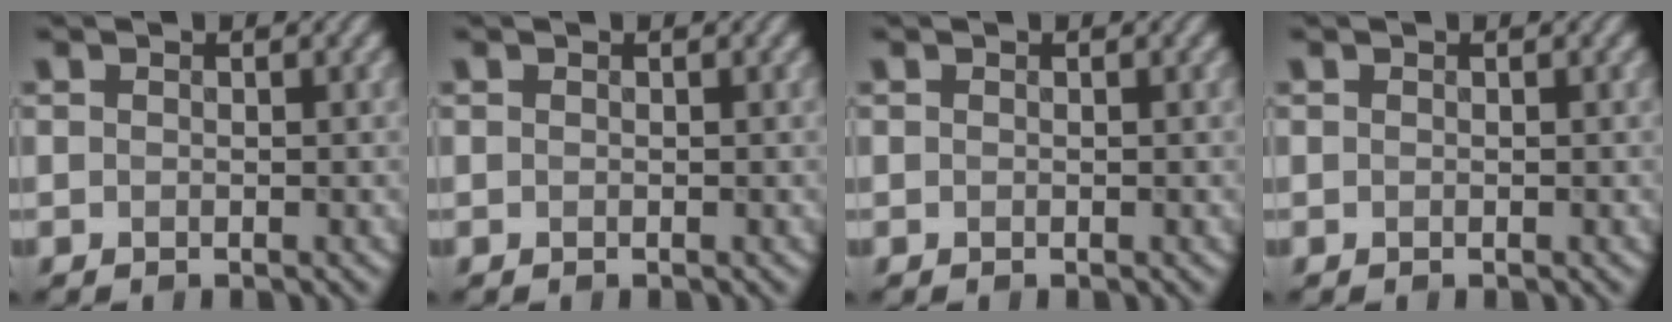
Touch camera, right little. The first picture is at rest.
{"total": 0.0}
{"total": 0.0}
{"total": 0.0}